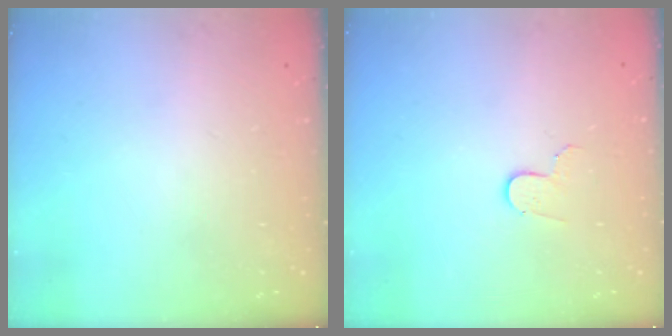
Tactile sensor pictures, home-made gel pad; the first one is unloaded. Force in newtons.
{"total": 3.3, "press": 3.3, "slide": 0.3}